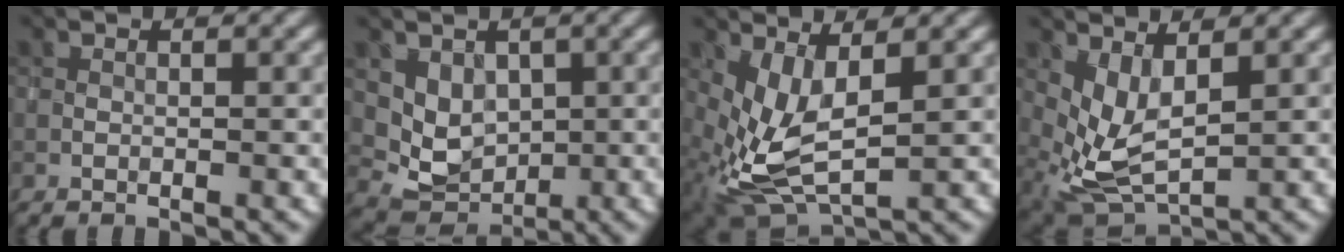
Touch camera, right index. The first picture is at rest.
{"total": 3.9, "force": [1.4, 3.1, 1.9], "torque": [-0.034, -0.013, 0.030]}
{"total": 4.9, "force": [0.8, 2.2, 4.2], "torque": [-0.106, -0.013, 0.023]}
{"total": 3.9, "force": [1.3, 1.6, 3.3], "torque": [-0.080, -0.010, 0.030]}